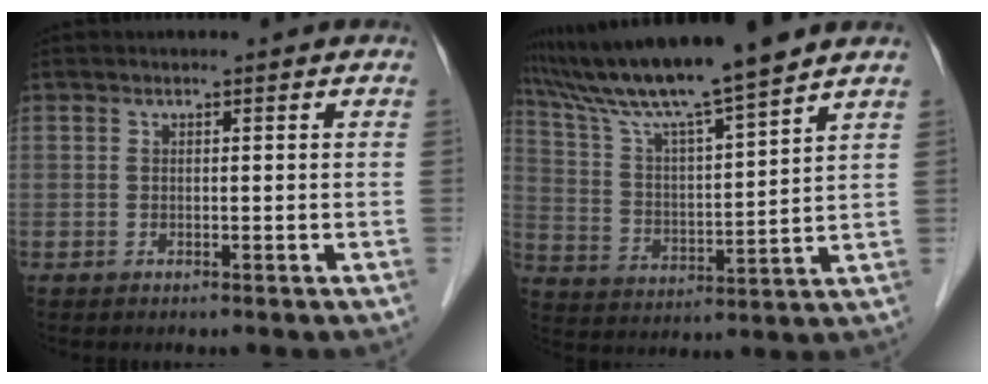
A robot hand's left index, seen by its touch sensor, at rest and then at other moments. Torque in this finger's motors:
{"motor_torque": [0.51, -0.76, 0.68, 0.15]}